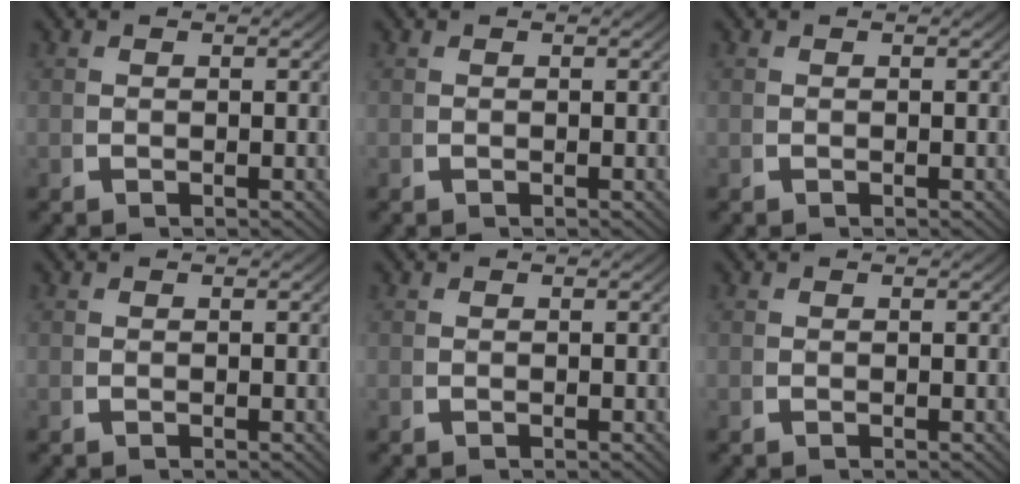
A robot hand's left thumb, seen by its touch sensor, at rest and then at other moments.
{"total": 0.0}
{"total": 0.0}
{"total": 0.0}
{"total": 0.0}
{"total": 0.0}